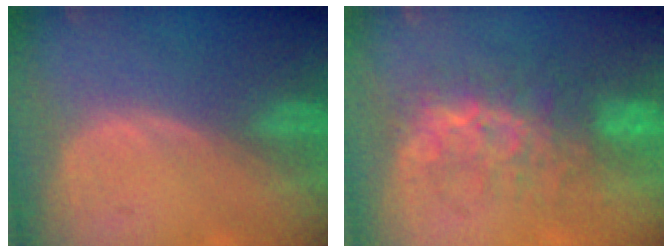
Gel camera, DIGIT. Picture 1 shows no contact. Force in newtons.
{"total": 8.0, "press": 7.8, "slide": 1.9}